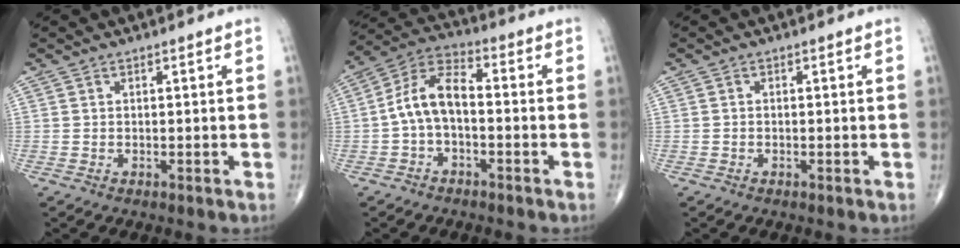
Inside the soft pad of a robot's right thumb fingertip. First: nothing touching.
{"total": 8.9, "force": [-1.2, 4.8, 7.4], "torque": [-0.140, 0.038, -0.035]}
{"total": 0.0}